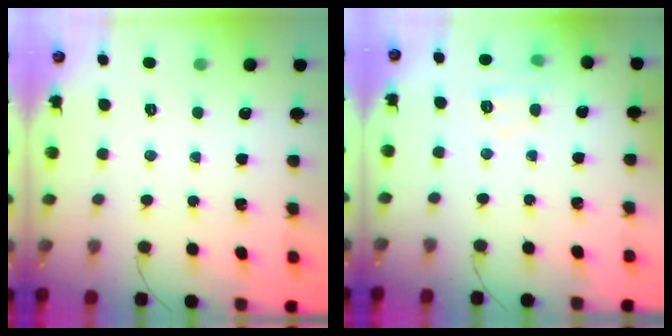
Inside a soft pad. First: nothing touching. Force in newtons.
{"total": 5.1, "press": 4.9, "slide": 1.3}